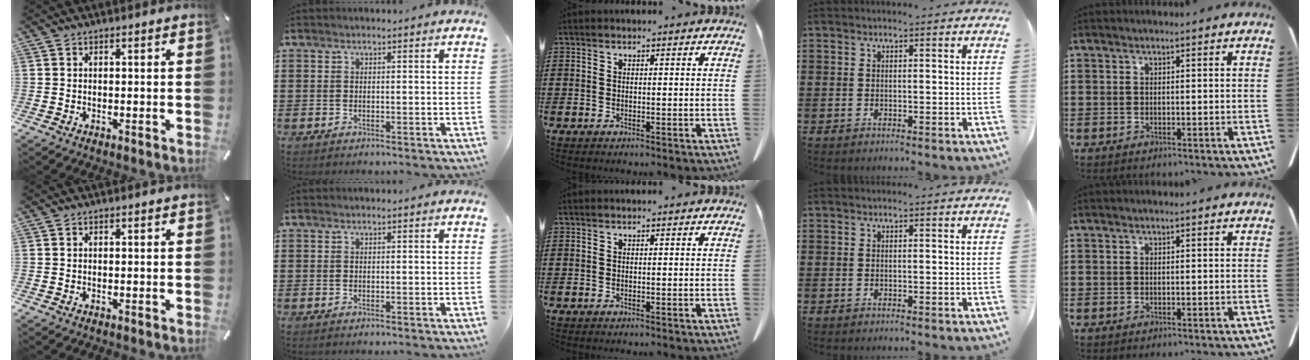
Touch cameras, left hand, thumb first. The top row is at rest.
{}